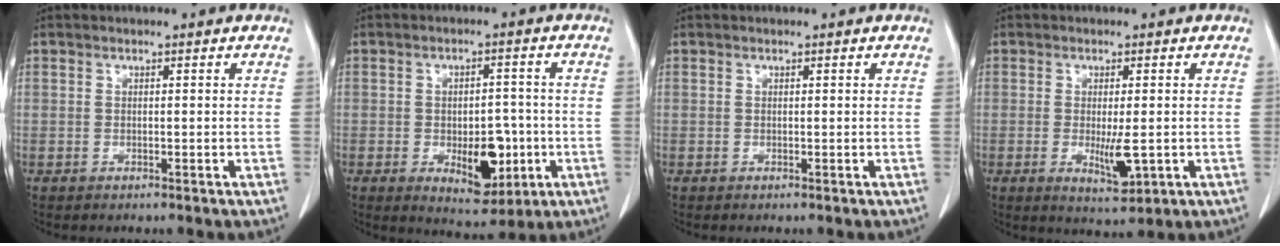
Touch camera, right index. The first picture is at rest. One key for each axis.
{"total": 8.5, "fx": -2.4, "fy": 4.2, "fz": 7.0, "tx": -0.097, "ty": 0.001, "tz": -0.023}
{"total": 0.0}
{"total": 5.0, "fx": -1.0, "fy": 1.3, "fz": 4.8, "tx": -0.077, "ty": -0.011, "tz": -0.009}